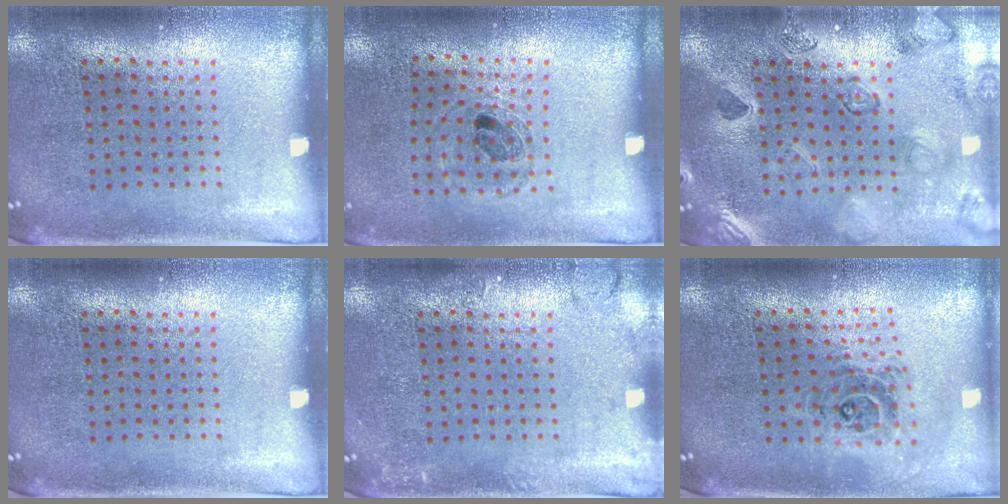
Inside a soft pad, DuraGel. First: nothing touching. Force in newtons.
{"total": 0.8, "press": 0.8, "slide": 0.3}
{"total": 2.5, "press": 2.4, "slide": 0.5}
{"total": 0.0}
{"total": 1.7, "press": 1.7, "slide": 0.3}
{"total": 1.0, "press": 0.9, "slide": 0.3}